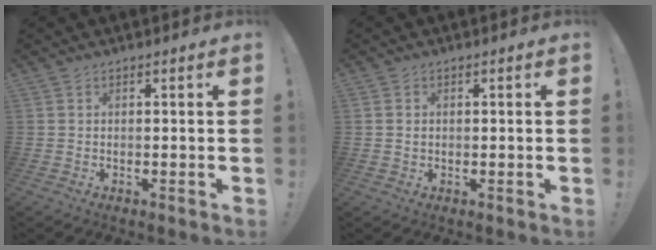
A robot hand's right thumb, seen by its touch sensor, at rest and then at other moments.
{"total": 0.8, "force": [0.0, 0.8, 0.2], "torque": [-0.007, 0.003, 0.001]}